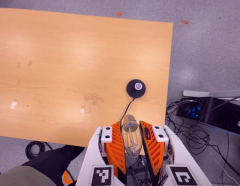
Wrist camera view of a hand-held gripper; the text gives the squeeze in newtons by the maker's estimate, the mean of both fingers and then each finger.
{"total": 19.9, "left": 21.6, "right": 18.1}